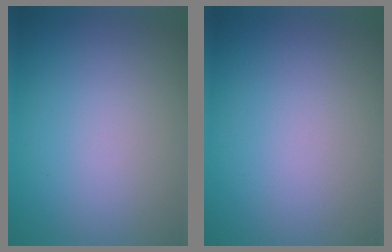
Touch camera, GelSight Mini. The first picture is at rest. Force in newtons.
{"total": 0.0}